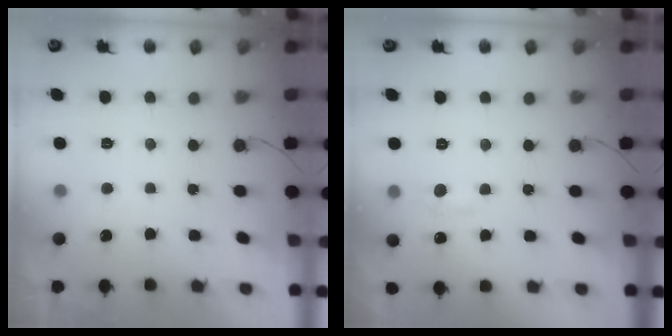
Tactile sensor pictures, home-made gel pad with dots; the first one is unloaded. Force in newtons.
{"total": 5.7, "press": 5.7, "slide": 0.8}